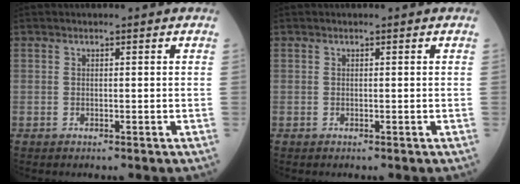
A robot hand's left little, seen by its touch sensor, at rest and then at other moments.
{"total": 0.0}